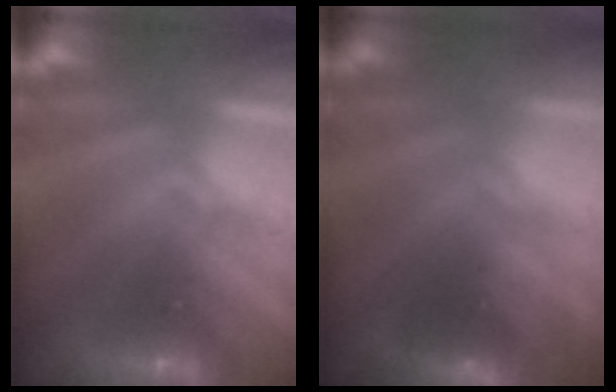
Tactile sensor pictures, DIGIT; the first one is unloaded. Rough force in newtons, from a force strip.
{"total": 2.3}